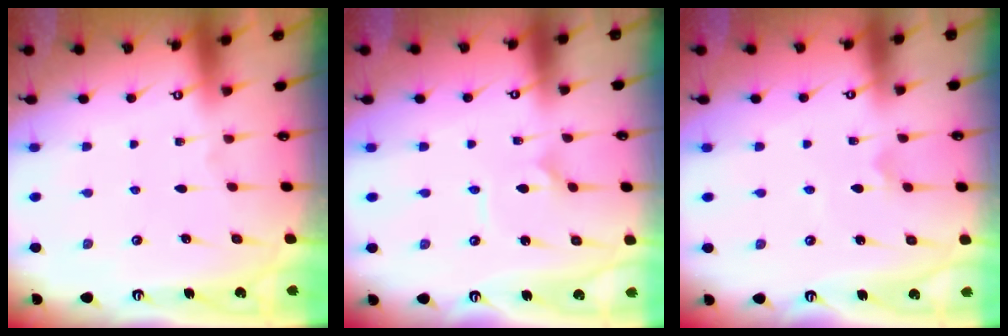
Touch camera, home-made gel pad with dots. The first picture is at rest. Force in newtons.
{"total": 2.6, "press": 2.6, "slide": 0.3}
{"total": 2.5, "press": 2.5, "slide": 0.3}